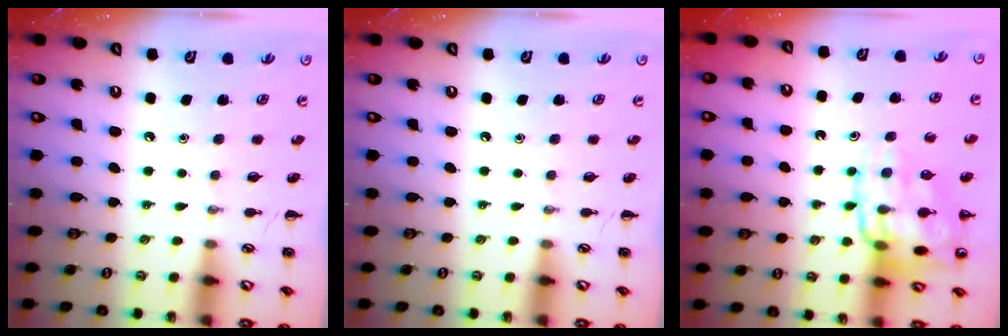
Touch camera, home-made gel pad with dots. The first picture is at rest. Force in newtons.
{"total": 0.0}
{"total": 15.2, "press": 15.1, "slide": 1.8}